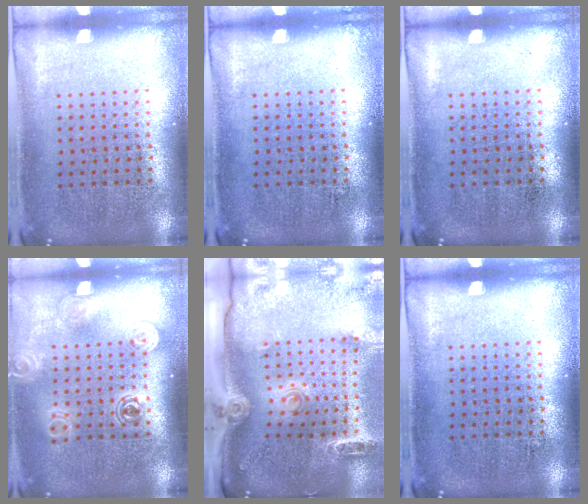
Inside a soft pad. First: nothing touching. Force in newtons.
{"total": 0.0}
{"total": 0.0}
{"total": 1.4, "press": 1.2, "slide": 0.7}
{"total": 2.9, "press": 2.0, "slide": 2.0}
{"total": 0.0}